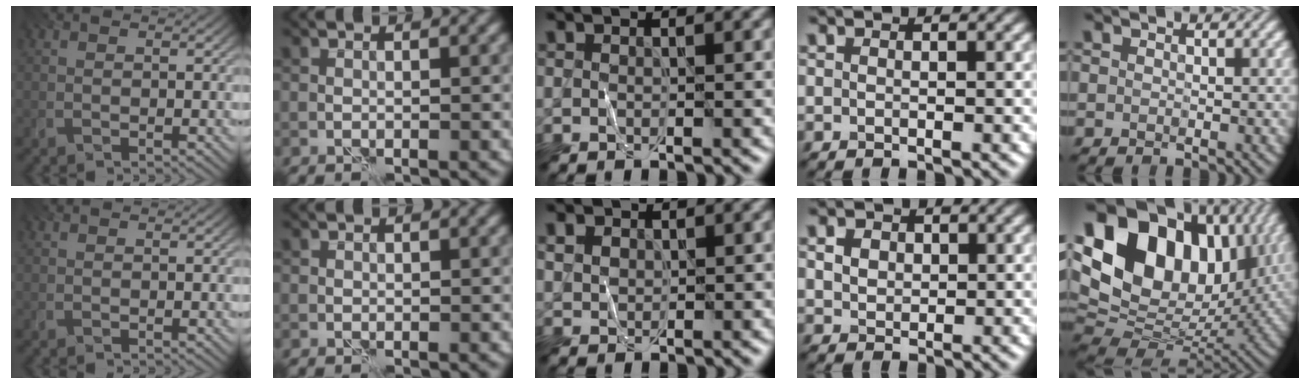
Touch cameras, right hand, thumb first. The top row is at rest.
{"middle": {"total": 1.5, "force": [0.7, 1.2, 0.6], "torque": [-0.014, 0.001, 0.016]}, "ring": {"total": 2.7, "force": [1.2, 2.0, 1.3], "torque": [-0.033, 0.008, 0.021]}, "little": {"total": 18.8, "force": [6.5, 12.9, 12.1], "torque": [-0.256, 0.041, 0.119]}}